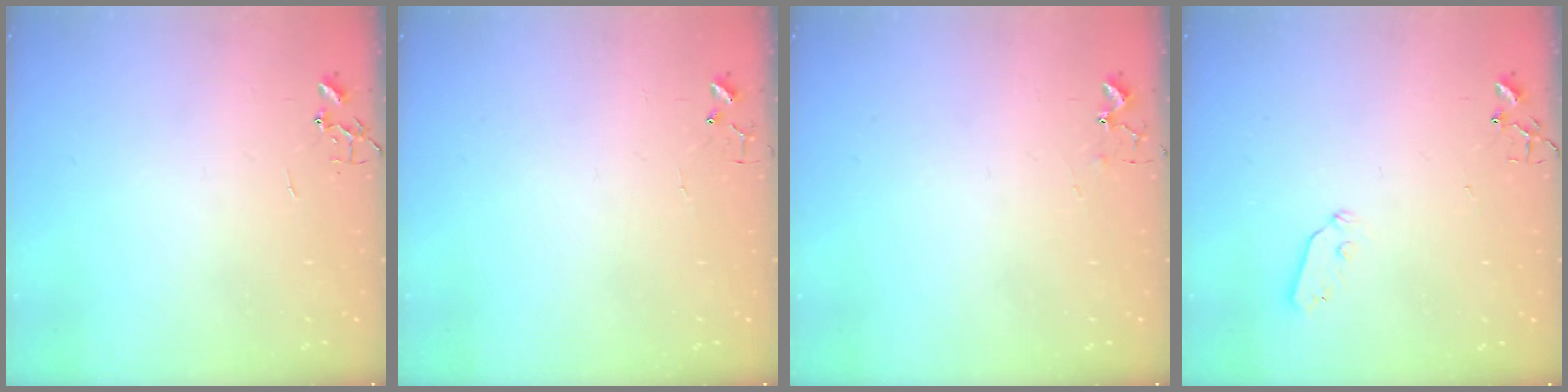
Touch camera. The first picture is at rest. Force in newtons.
{"total": 4.2, "press": 4.1, "slide": 0.3}
{"total": 5.6, "press": 5.5, "slide": 0.6}
{"total": 3.3, "press": 3.3, "slide": 0.4}